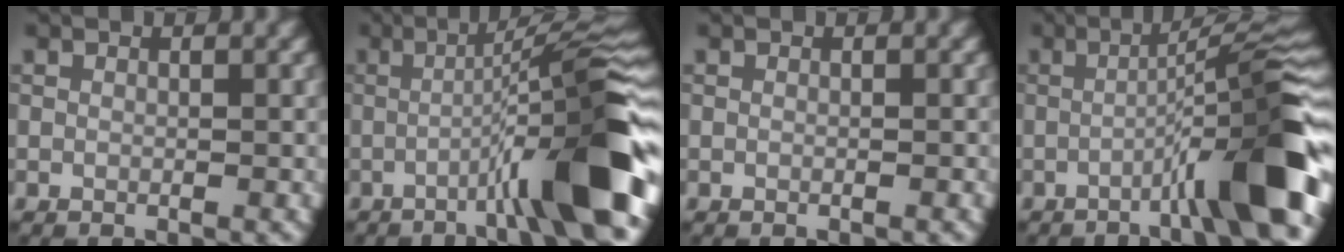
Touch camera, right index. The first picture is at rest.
{"total": 11.4, "force": [-3.5, 1.2, 10.8], "torque": [-0.136, 0.027, -0.060]}
{"total": 0.0}
{"total": 9.6, "force": [-3.5, 1.0, 8.9], "torque": [-0.111, 0.024, -0.063]}